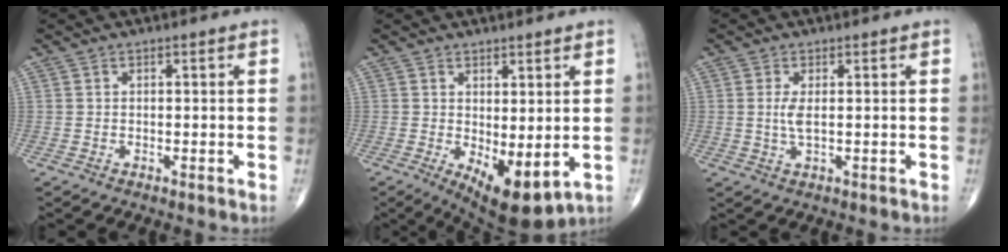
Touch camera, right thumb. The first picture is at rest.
{"total": 9.1, "force": [-1.2, 3.9, 8.1], "torque": [-0.116, -0.019, -0.001]}
{"total": 2.8, "force": [0.3, 0.8, 2.7], "torque": [-0.061, -0.004, 0.009]}